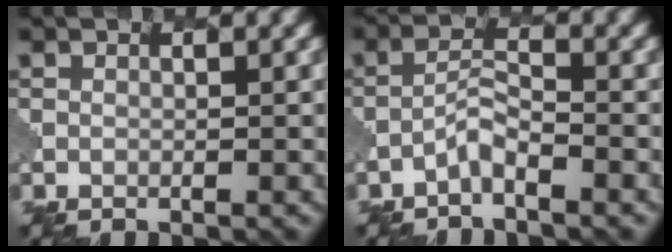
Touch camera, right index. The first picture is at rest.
{"total": 1.7, "force": [-1.4, 0.2, 1.0], "torque": [-0.022, 0.008, -0.033]}